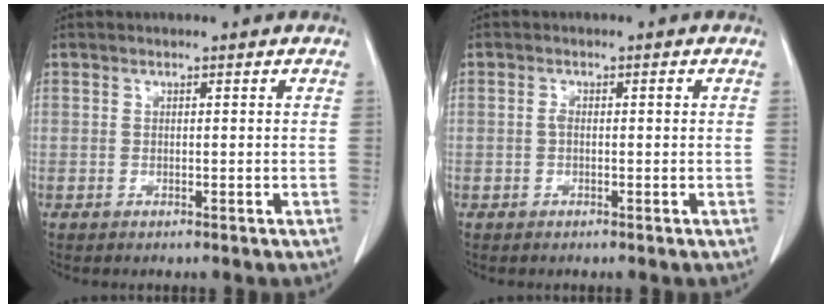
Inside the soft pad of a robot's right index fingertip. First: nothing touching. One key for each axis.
{"total": 1.3, "fx": 0.1, "fy": 0.5, "fz": 1.2, "tx": -0.017, "ty": 0.005, "tz": 0.003}